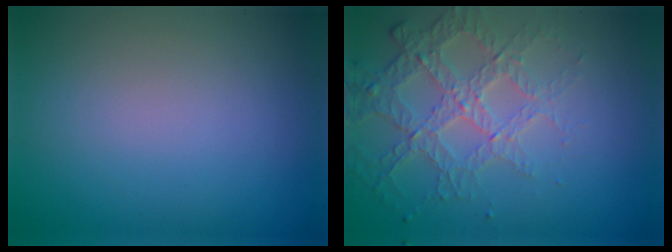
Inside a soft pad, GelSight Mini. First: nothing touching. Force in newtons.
{"total": 3.8, "press": 3.3, "slide": 1.9}